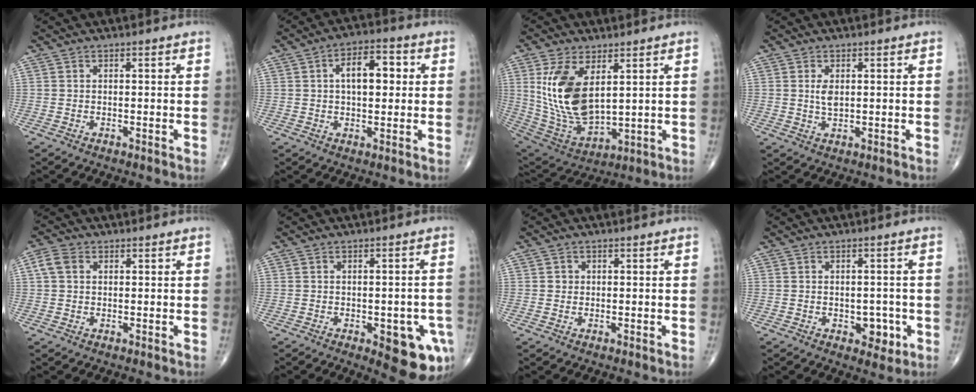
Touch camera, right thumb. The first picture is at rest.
{"total": 8.9, "force": [1.6, 4.7, 7.4], "torque": [-0.094, 0.015, 0.022]}
{"total": 16.2, "force": [4.4, 8.4, 13.2], "torque": [-0.246, -0.022, 0.107]}
{"total": 2.9, "force": [0.6, 1.5, 2.4], "torque": [-0.042, -0.005, 0.014]}
{"total": 3.4, "force": [0.8, 2.5, 2.2], "torque": [-0.051, 0.012, 0.014]}
{"total": 11.1, "force": [-4.3, 4.4, 9.2], "torque": [-0.084, 0.009, -0.041]}
{"total": 1.0, "force": [0.0, 0.9, 0.2], "torque": [0.002, 0.002, 0.000]}
{"total": 4.6, "force": [-1.4, 3.0, 3.3], "torque": [-0.014, 0.003, -0.014]}